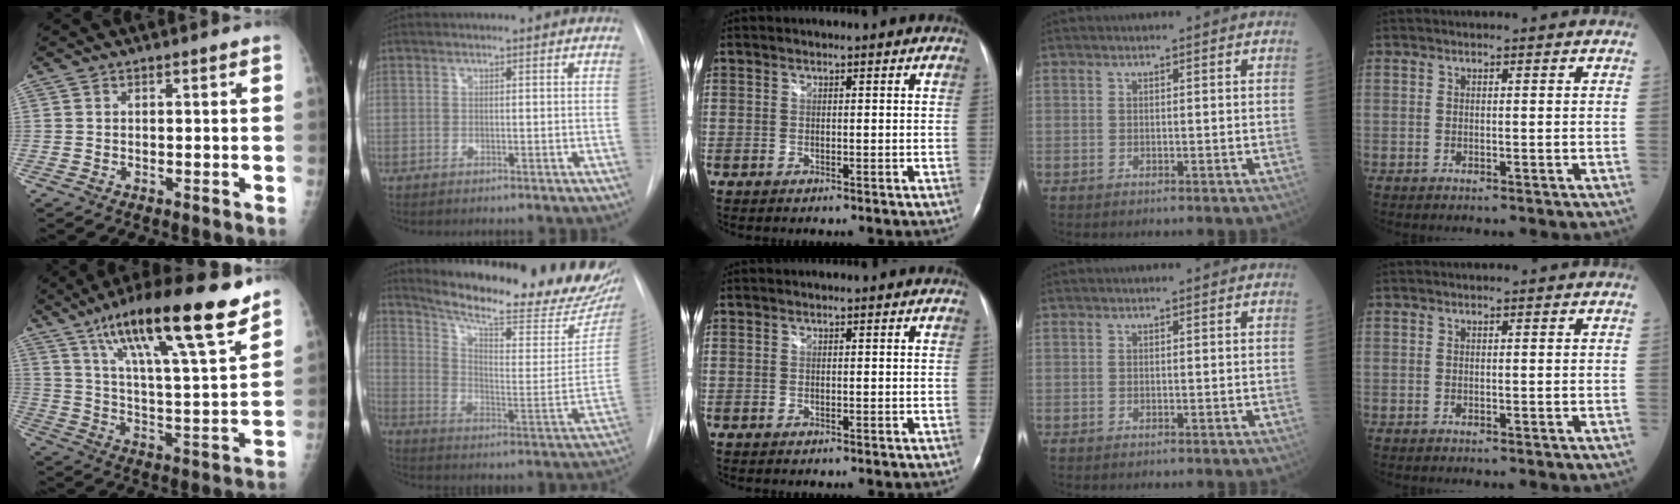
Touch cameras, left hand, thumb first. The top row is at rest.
{"thumb": {"total": 22.7, "force": [14.7, 4.0, 16.8], "torque": [-0.260, -0.049, 0.244]}, "index": {"total": 26.6, "force": [23.2, 4.8, 12.1], "torque": [-0.188, -0.077, 0.299]}}